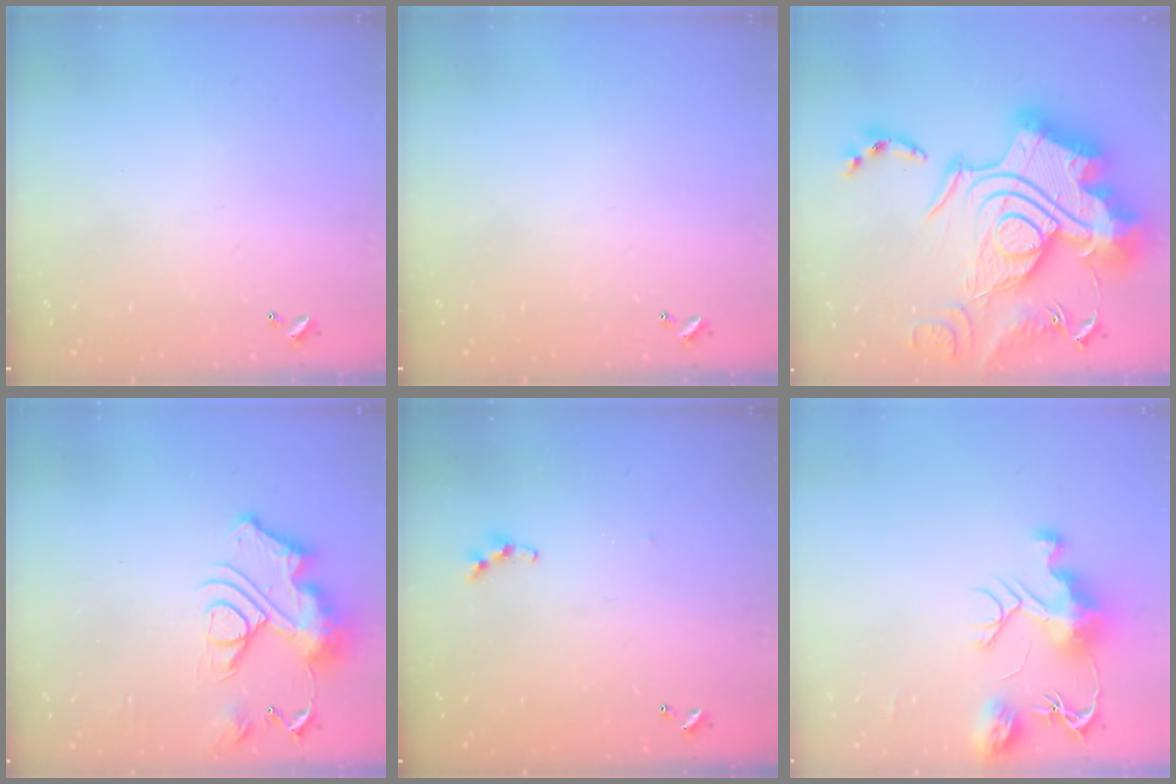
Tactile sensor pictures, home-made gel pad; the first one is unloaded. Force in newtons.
{"total": 0.0}
{"total": 0.8, "press": 0.8, "slide": 0.0}
{"total": 15.3, "press": 15.3, "slide": 1.4}
{"total": 4.4, "press": 4.4, "slide": 0.5}
{"total": 11.9, "press": 11.8, "slide": 1.1}